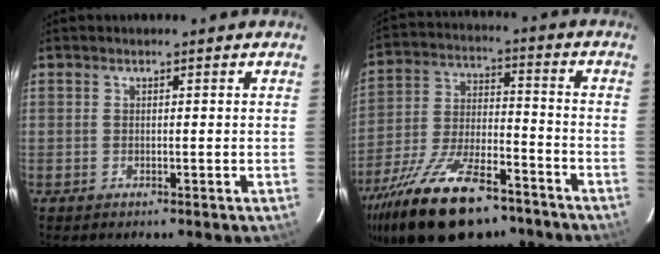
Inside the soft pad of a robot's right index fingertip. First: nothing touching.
{"total": 23.1, "force": [-16.2, 9.0, 13.9], "torque": [-0.272, -0.030, -0.260]}